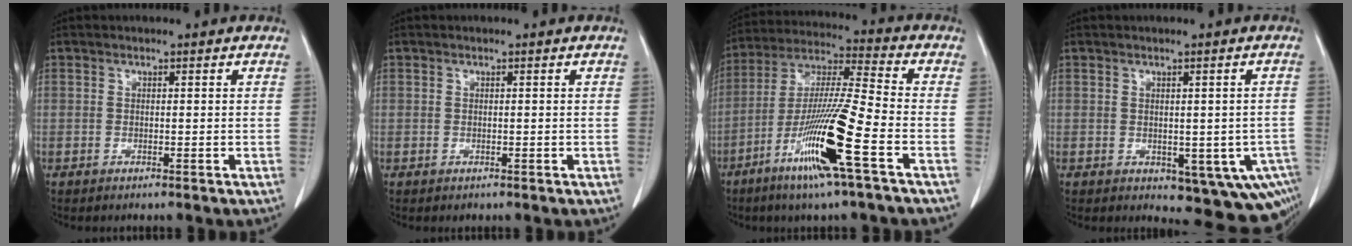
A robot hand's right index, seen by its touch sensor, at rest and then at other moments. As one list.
[{"total": 0.6, "force": [-0.1, 0.6, 0.0], "torque": [0.001, 0.004, -0.003]}, {"total": 15.6, "force": [-6.9, -0.6, 14.0], "torque": [-0.280, -0.020, -0.134]}, {"total": 10.4, "force": [-4.1, 5.2, 8.0], "torque": [-0.071, 0.008, -0.042]}]